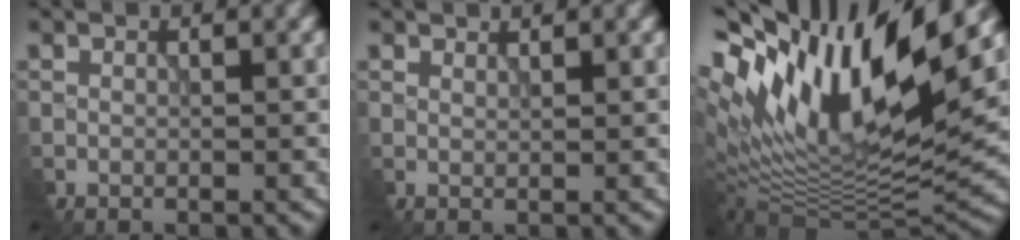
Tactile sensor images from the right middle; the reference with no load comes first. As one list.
[{"total": 1.5, "force": [1.4, 0.4, 0.2], "torque": [-0.006, 0.003, 0.023]}, {"total": 15.4, "force": [6.7, 4.9, 12.9], "torque": [-0.258, 0.024, 0.113]}]